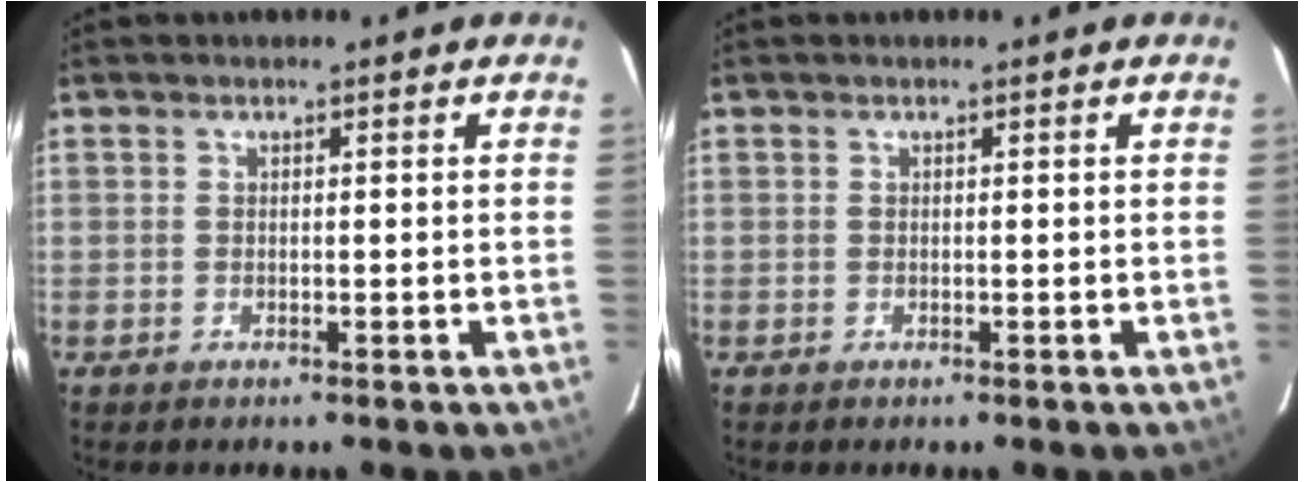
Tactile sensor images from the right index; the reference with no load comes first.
{"total": 0.0}